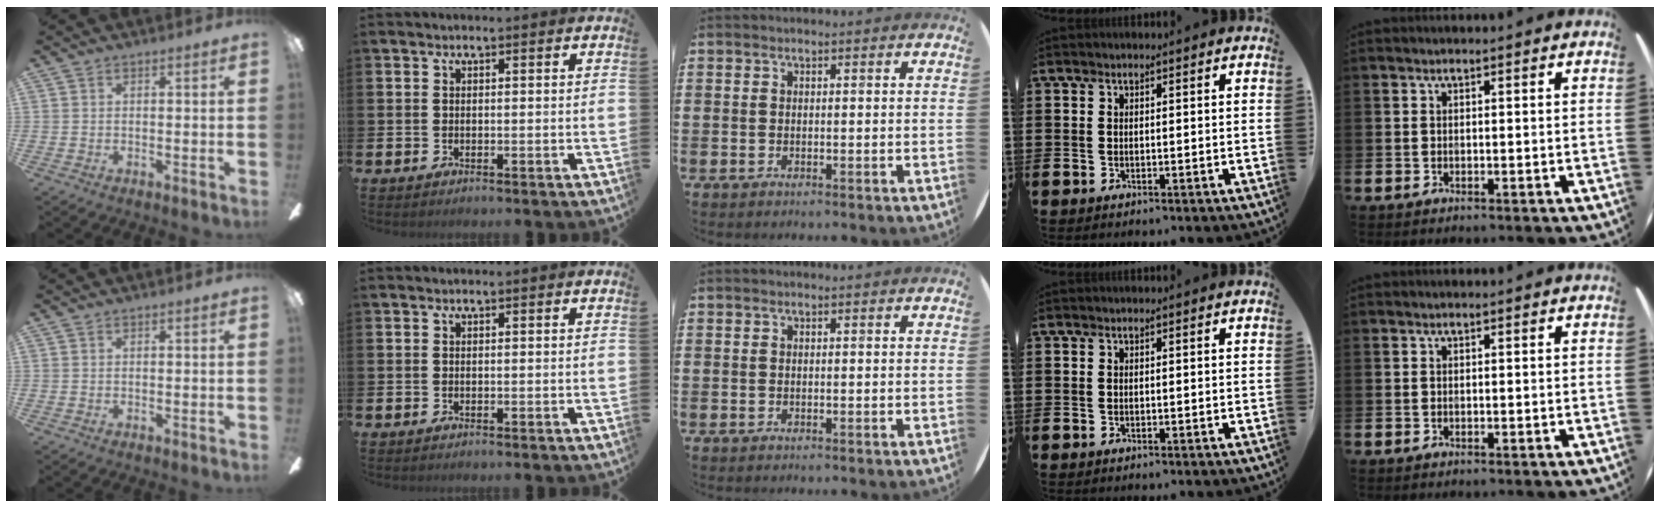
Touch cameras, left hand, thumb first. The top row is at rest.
{}